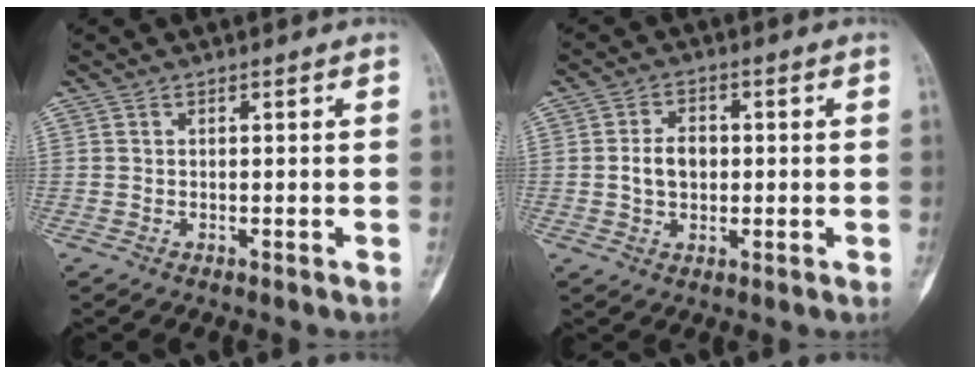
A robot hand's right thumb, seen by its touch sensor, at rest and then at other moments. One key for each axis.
{"total": 5.4, "fx": 0.0, "fy": 3.9, "fz": 3.8, "tx": -0.058, "ty": 0.010, "tz": 0.000}